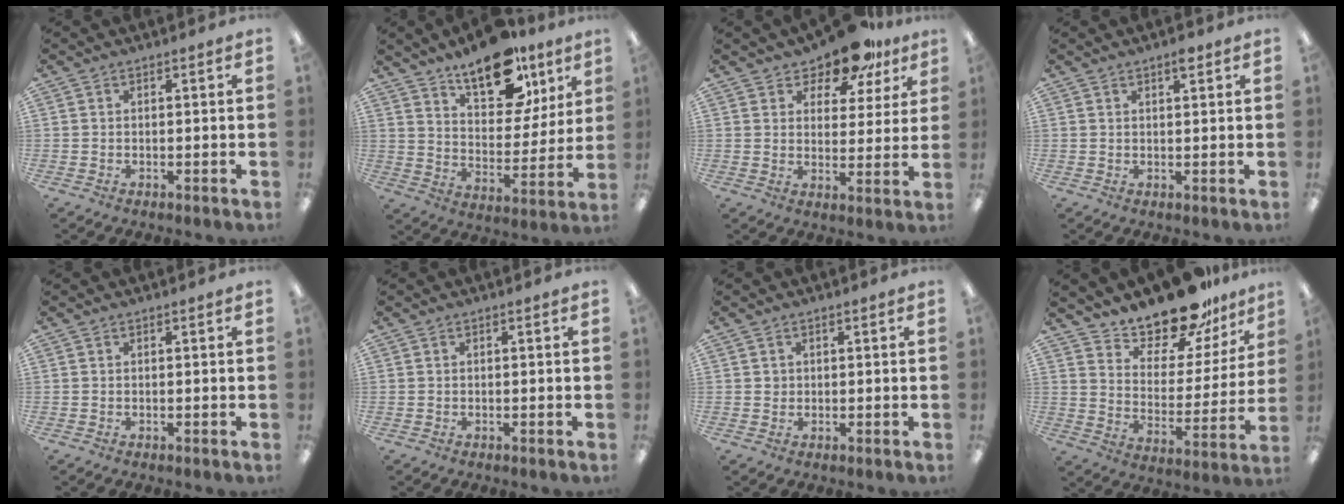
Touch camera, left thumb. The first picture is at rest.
{"total": 18.2, "force": [12.8, 8.6, 9.6], "torque": [-0.137, -0.075, 0.220]}
{"total": 12.4, "force": [10.2, 5.1, 5.0], "torque": [-0.079, -0.064, 0.185]}
{"total": 2.3, "force": [1.8, 0.6, 1.4], "torque": [-0.013, -0.005, 0.027]}
{"total": 0.0}
{"total": 0.0}
{"total": 1.1, "force": [0.3, 1.0, 0.1], "torque": [-0.003, 0.005, 0.006]}
{"total": 18.0, "force": [16.2, 5.7, 5.4], "torque": [-0.097, -0.131, 0.286]}